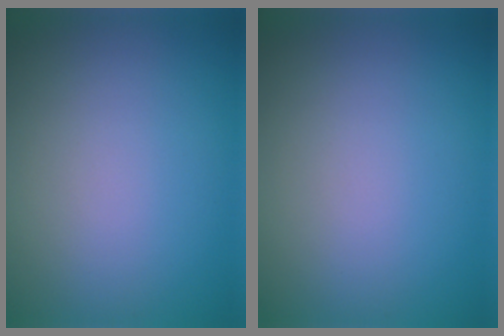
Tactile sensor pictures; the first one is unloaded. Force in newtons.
{"total": 0.0}